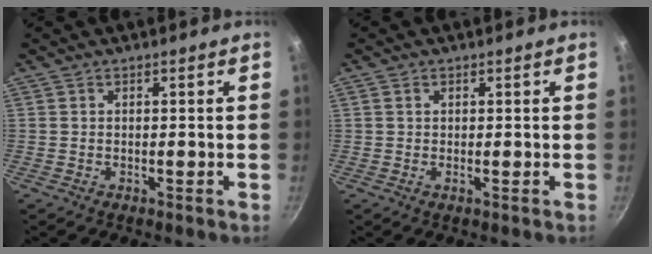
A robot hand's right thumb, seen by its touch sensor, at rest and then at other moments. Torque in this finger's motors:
{"motor_torque": [0.12, -0.06, -0.34, 0.22, -0.03]}